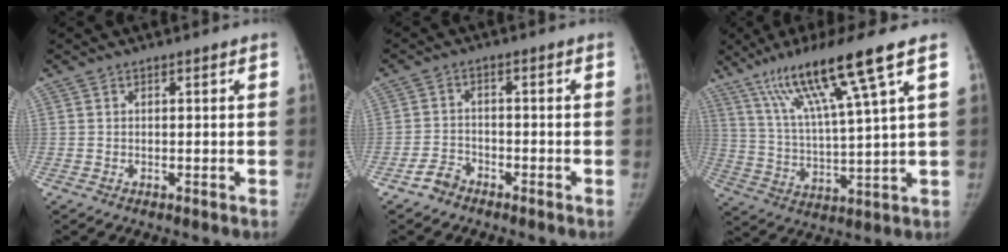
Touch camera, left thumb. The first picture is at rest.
{"total": 3.3, "force": [-2.6, 1.9, 0.7], "torque": [-0.013, 0.017, -0.050]}
{"total": 16.3, "force": [9.3, 0.4, 13.4], "torque": [-0.245, -0.029, 0.171]}